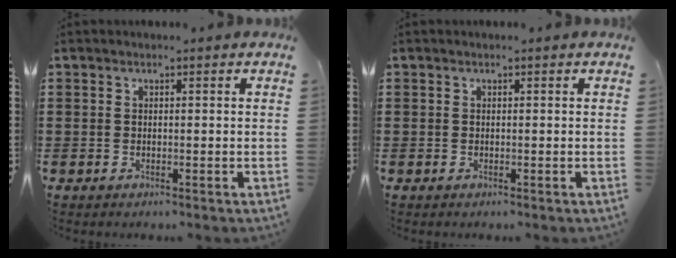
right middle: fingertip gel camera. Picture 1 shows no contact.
{"total": 0.0}